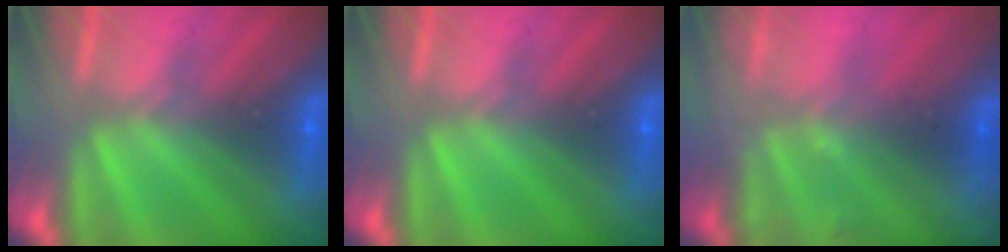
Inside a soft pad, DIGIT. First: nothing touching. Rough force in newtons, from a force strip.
{"total": 0.0}
{"total": 1.8}